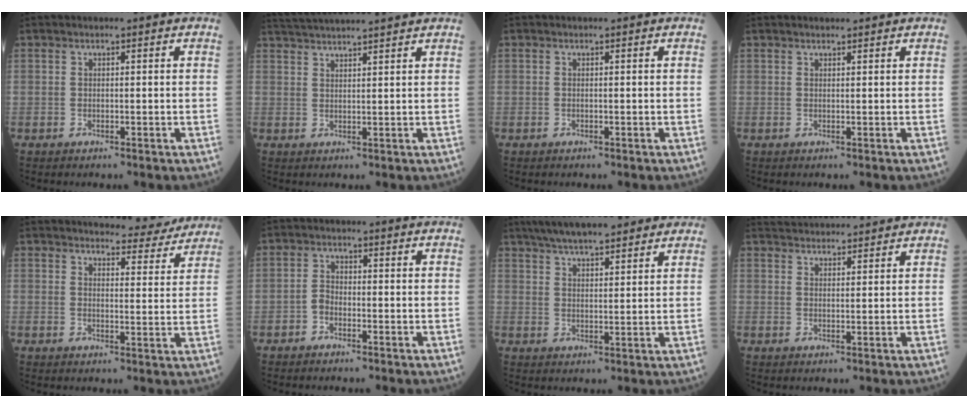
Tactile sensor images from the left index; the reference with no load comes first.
{"total": 11.4, "force": [10.5, -0.7, 4.2], "torque": [-0.080, 0.029, 0.156]}
{"total": 0.0}
{"total": 1.5, "force": [1.4, 0.1, 0.5], "torque": [-0.009, 0.010, 0.024]}
{"total": 8.1, "force": [7.8, 1.3, 1.6], "torque": [-0.017, -0.013, 0.088]}
{"total": 1.8, "force": [-1.0, 1.0, 1.0], "torque": [-0.019, 0.004, -0.023]}
{"total": 13.6, "force": [11.3, 2.8, 7.0], "torque": [-0.113, 0.031, 0.168]}
{"total": 9.9, "force": [9.5, 1.2, 2.5], "torque": [-0.040, 0.029, 0.135]}